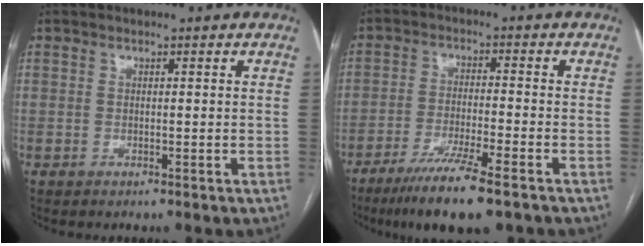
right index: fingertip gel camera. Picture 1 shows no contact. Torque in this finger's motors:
{"motor_torque": [0.33, -0.39, 0.61, 0.15]}